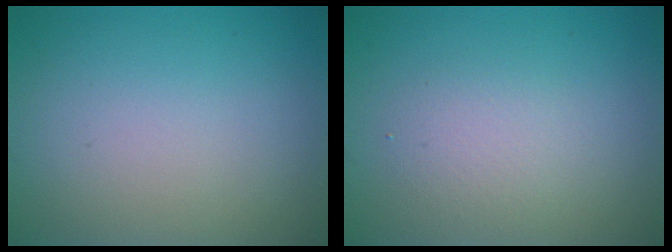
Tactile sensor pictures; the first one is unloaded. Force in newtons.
{"total": 2.2, "press": 2.2, "slide": 0.3}